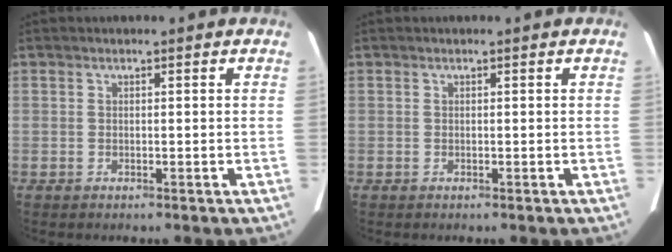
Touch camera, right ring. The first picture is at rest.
{"total": 0.0}